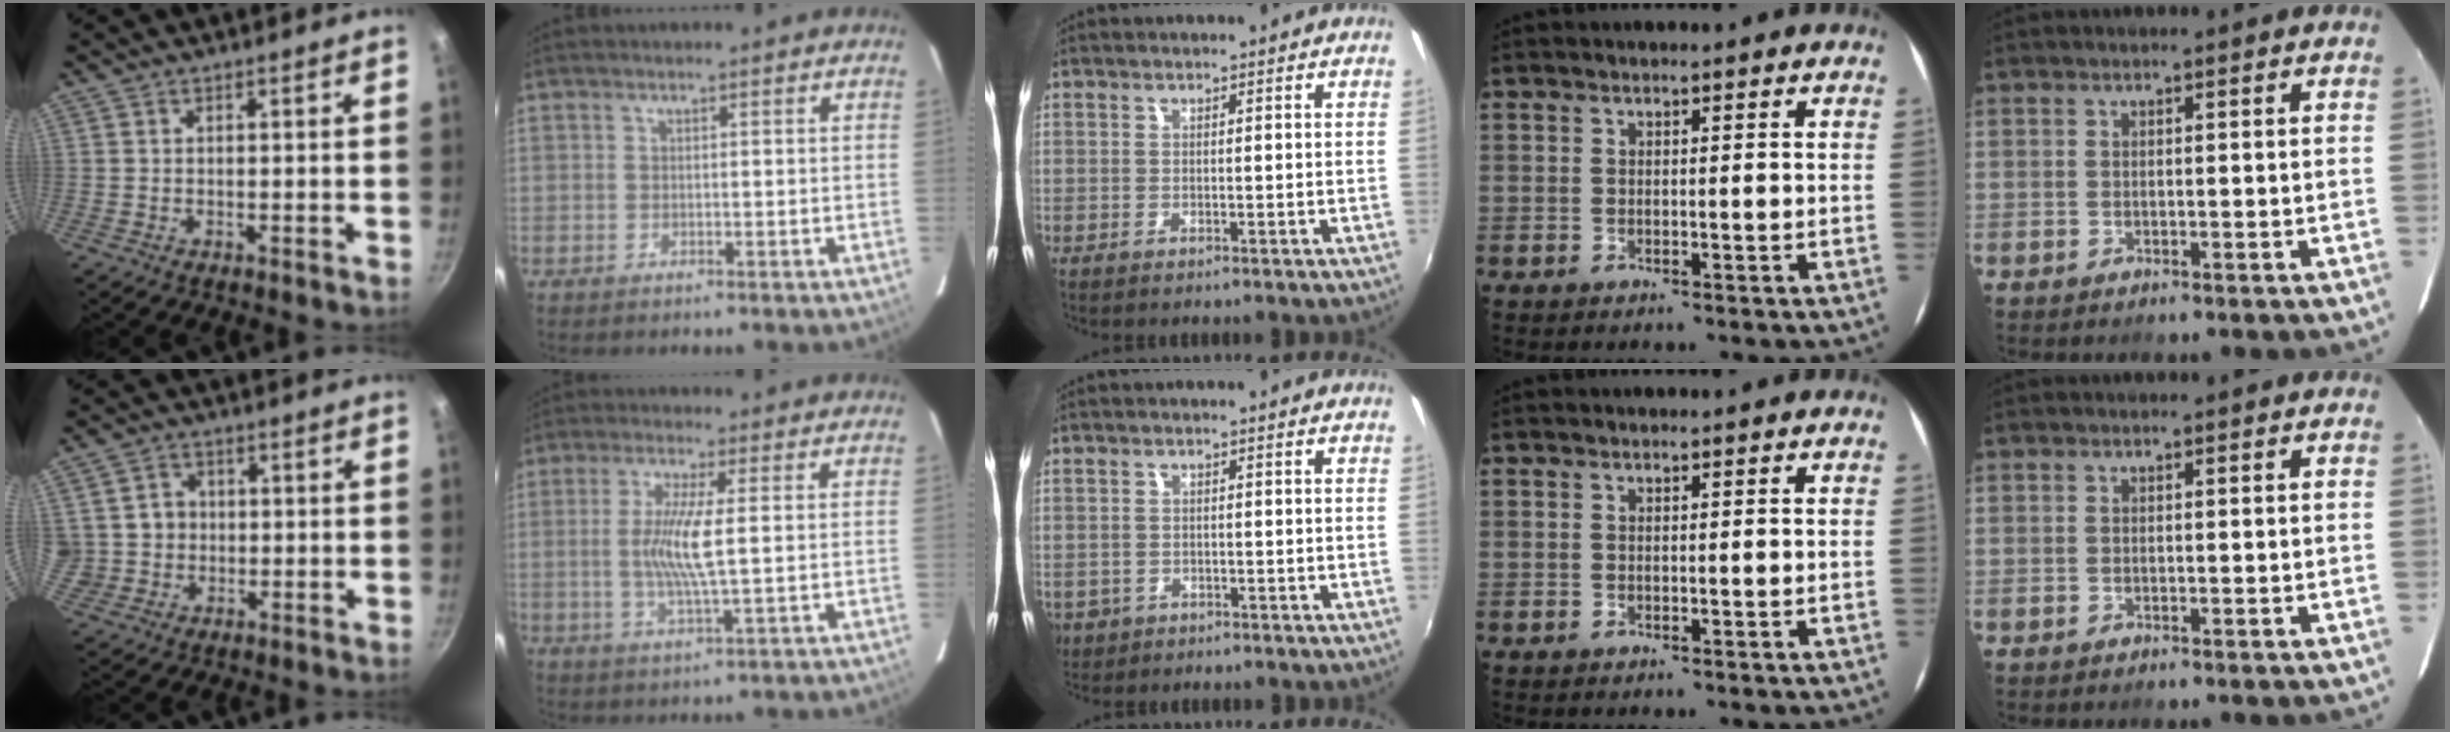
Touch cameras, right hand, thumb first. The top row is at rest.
{"thumb": {"total": 6.4, "force": [0.3, 6.0, 2.1], "torque": [-0.008, 0.011, 0.009]}, "index": {"total": 7.9, "force": [0.3, 0.6, 7.9], "torque": [-0.154, -0.006, 0.005]}, "middle": {"total": 5.4, "force": [-2.1, 4.5, 2.1], "torque": [-0.057, -0.008, -0.030]}}